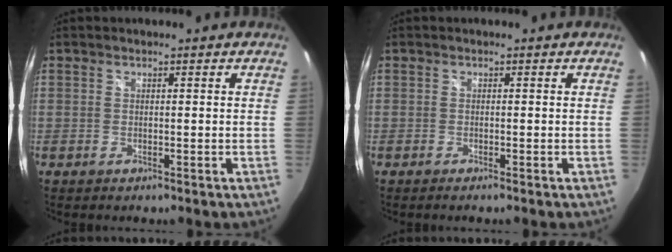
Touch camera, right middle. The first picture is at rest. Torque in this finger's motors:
{"motor_torque": [-0.48, -0.19, -0.02, -0.01]}